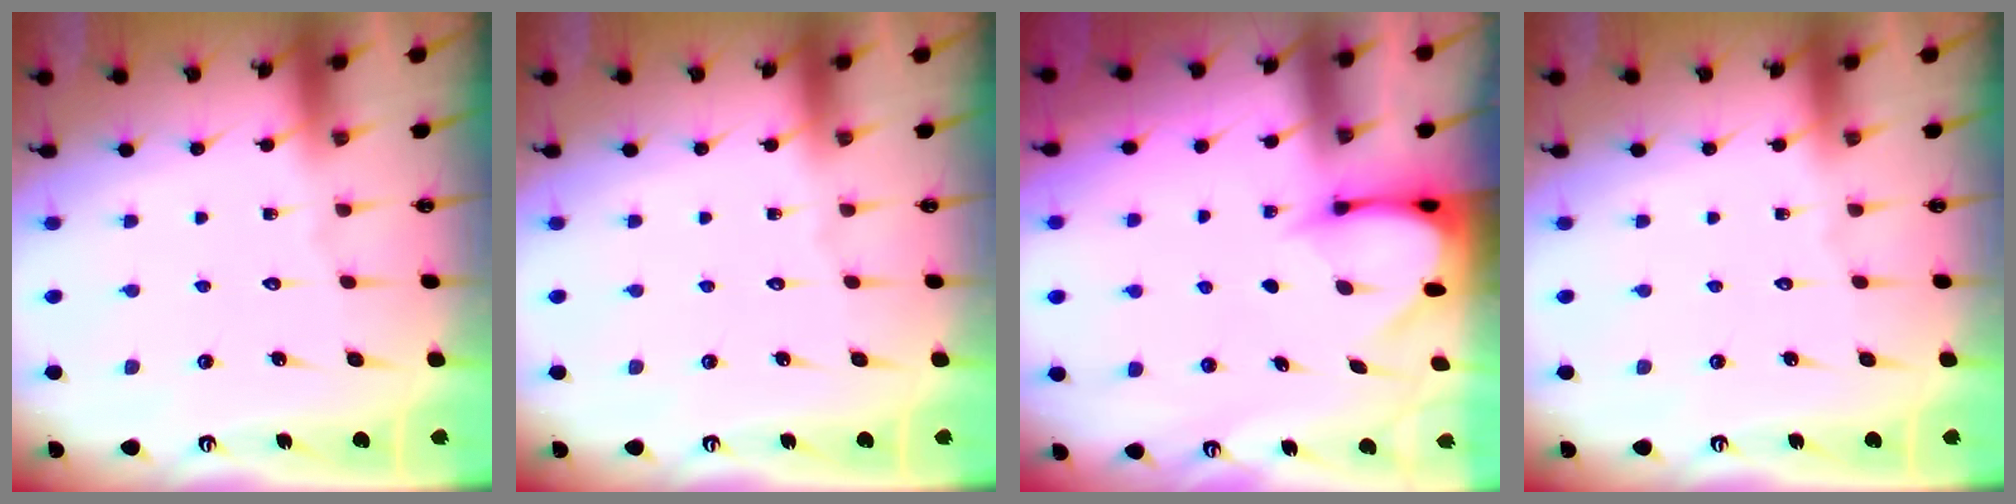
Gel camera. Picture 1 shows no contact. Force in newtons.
{"total": 0.0}
{"total": 3.3, "press": 3.3, "slide": 0.3}
{"total": 0.0}